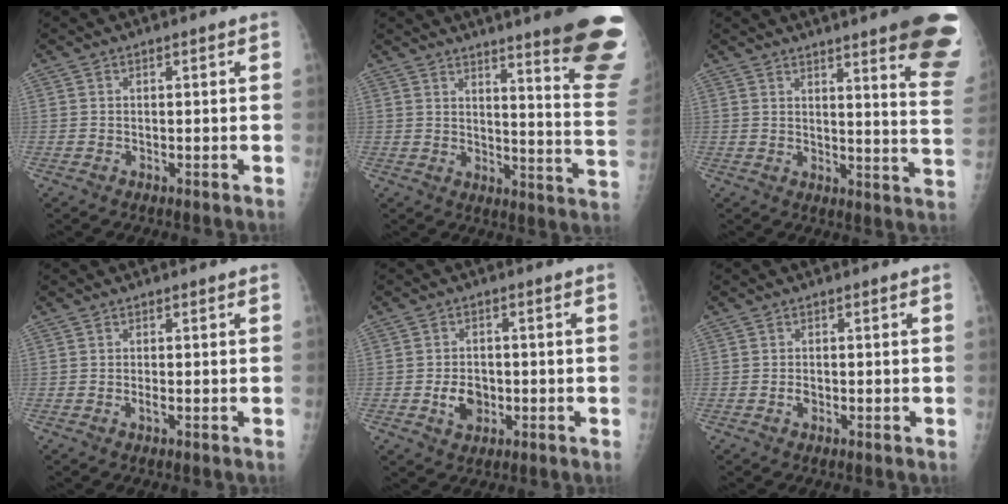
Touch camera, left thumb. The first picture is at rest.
{"total": 22.4, "force": [16.8, 1.9, 14.7], "torque": [-0.161, -0.134, 0.200]}
{"total": 19.5, "force": [13.5, 2.1, 14.0], "torque": [-0.150, -0.080, 0.152]}
{"total": 0.7, "force": [-0.2, 0.1, 0.7], "torque": [-0.012, -0.001, -0.004]}
{"total": 4.8, "force": [-1.1, 3.6, 2.9], "torque": [-0.035, 0.005, -0.015]}
{"total": 1.0, "force": [-0.4, 0.7, 0.6], "torque": [-0.008, 0.002, -0.006]}